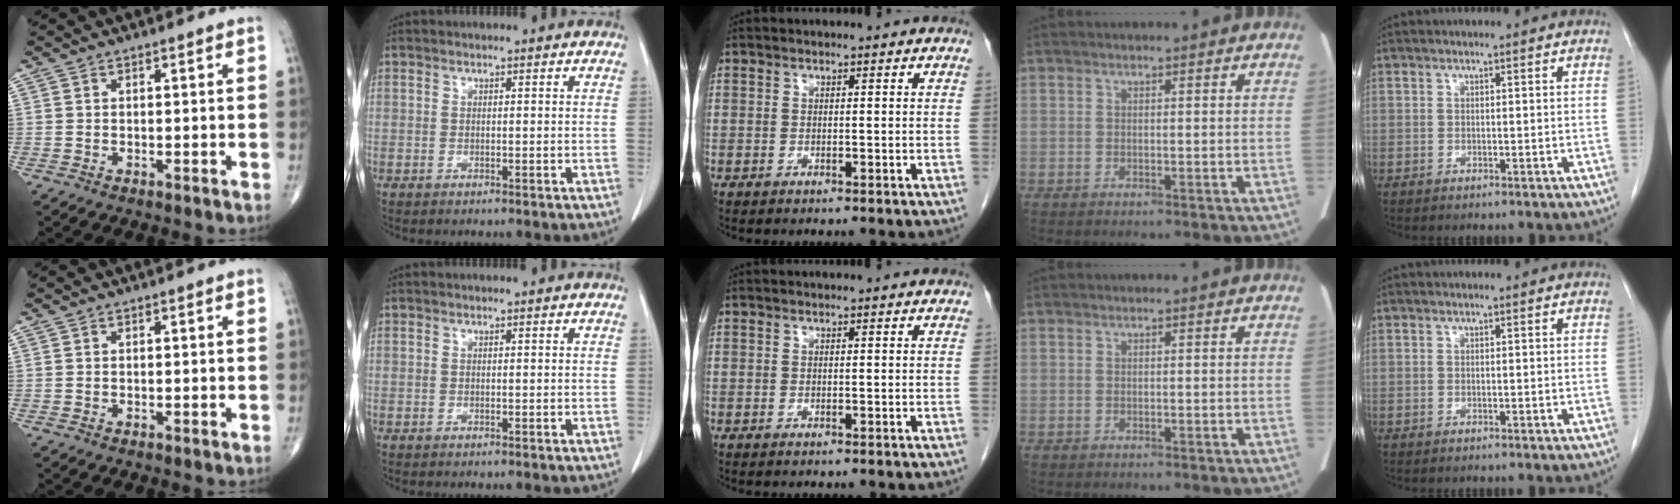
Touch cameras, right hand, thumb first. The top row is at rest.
{}